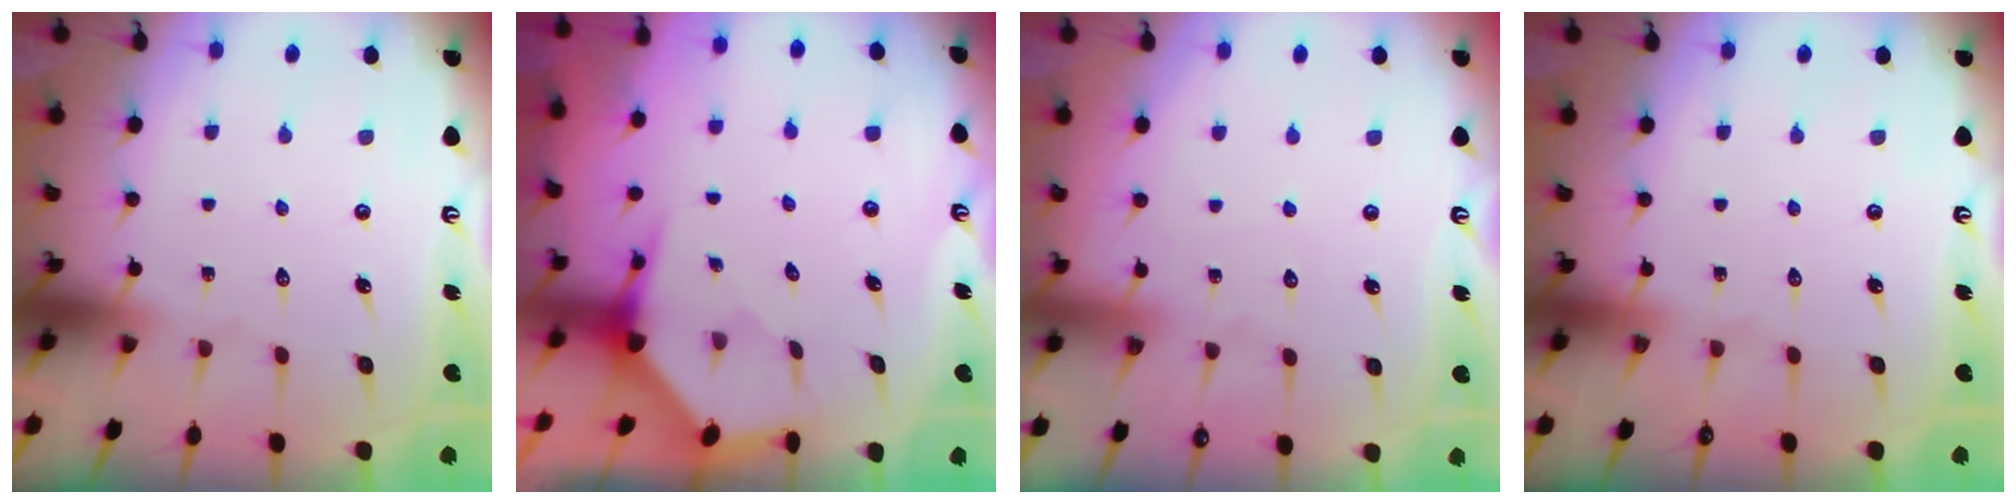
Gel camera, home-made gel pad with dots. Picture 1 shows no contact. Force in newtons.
{"total": 3.8, "press": 3.8, "slide": 0.5}
{"total": 2.4, "press": 2.4, "slide": 0.3}
{"total": 0.0}